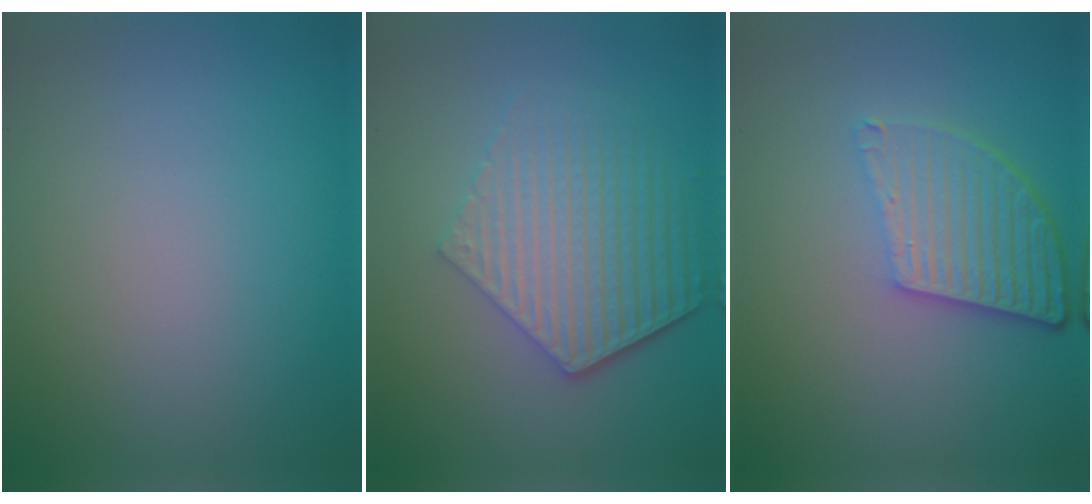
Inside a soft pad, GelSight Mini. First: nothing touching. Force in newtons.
{"total": 5.9, "press": 4.4, "slide": 3.9}
{"total": 5.4, "press": 3.9, "slide": 3.8}